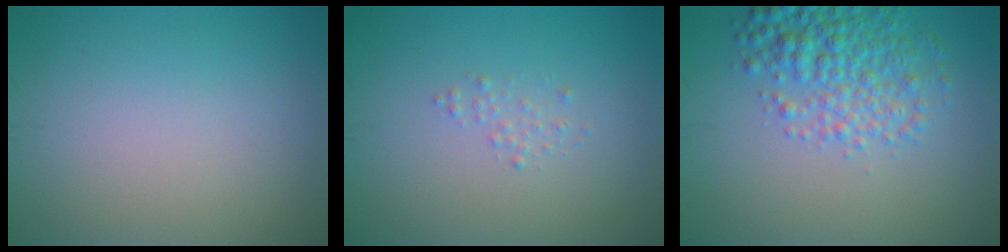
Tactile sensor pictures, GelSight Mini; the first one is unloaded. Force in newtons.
{"total": 0.8, "press": 0.8, "slide": 0.0}
{"total": 4.7, "press": 4.7, "slide": 0.1}